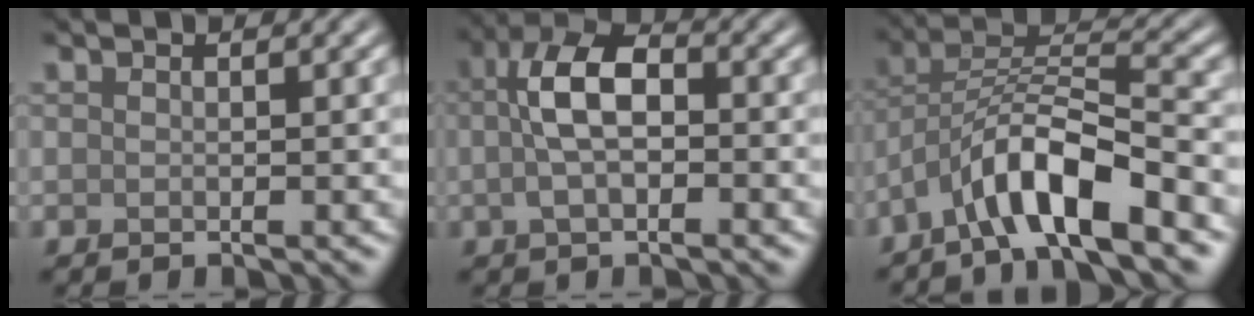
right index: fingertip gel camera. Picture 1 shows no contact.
{"total": 5.6, "force": [-0.1, 2.8, 4.9], "torque": [-0.097, 0.011, -0.009]}
{"total": 7.5, "force": [-4.6, 1.6, 5.8], "torque": [-0.103, 0.015, -0.086]}